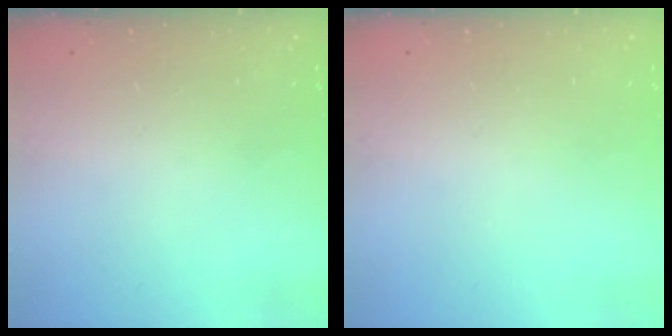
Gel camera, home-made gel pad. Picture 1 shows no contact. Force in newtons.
{"total": 0.0}